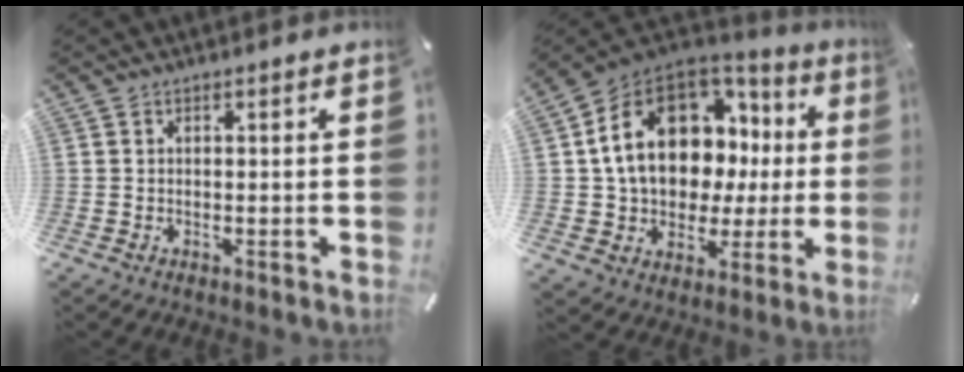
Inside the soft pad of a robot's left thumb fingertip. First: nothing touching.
{"total": 18.3, "force": [4.7, 13.9, 11.0], "torque": [-0.202, -0.024, 0.090]}